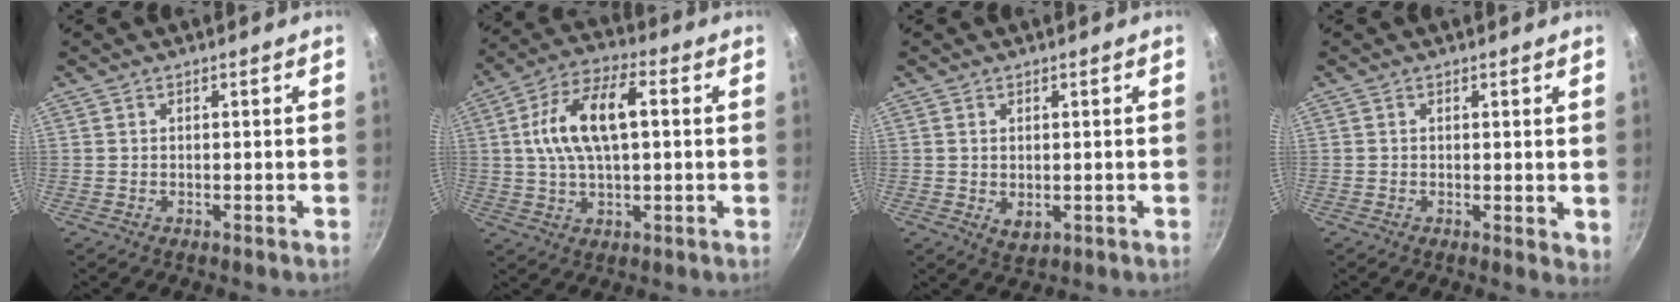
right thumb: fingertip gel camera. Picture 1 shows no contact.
{"total": 14.1, "force": [2.0, 6.9, 12.1], "torque": [-0.217, 0.028, 0.028]}
{"total": 2.9, "force": [0.0, 1.9, 2.2], "torque": [-0.034, -0.009, 0.003]}
{"total": 2.7, "force": [0.5, 1.2, 2.3], "torque": [-0.025, -0.005, 0.006]}